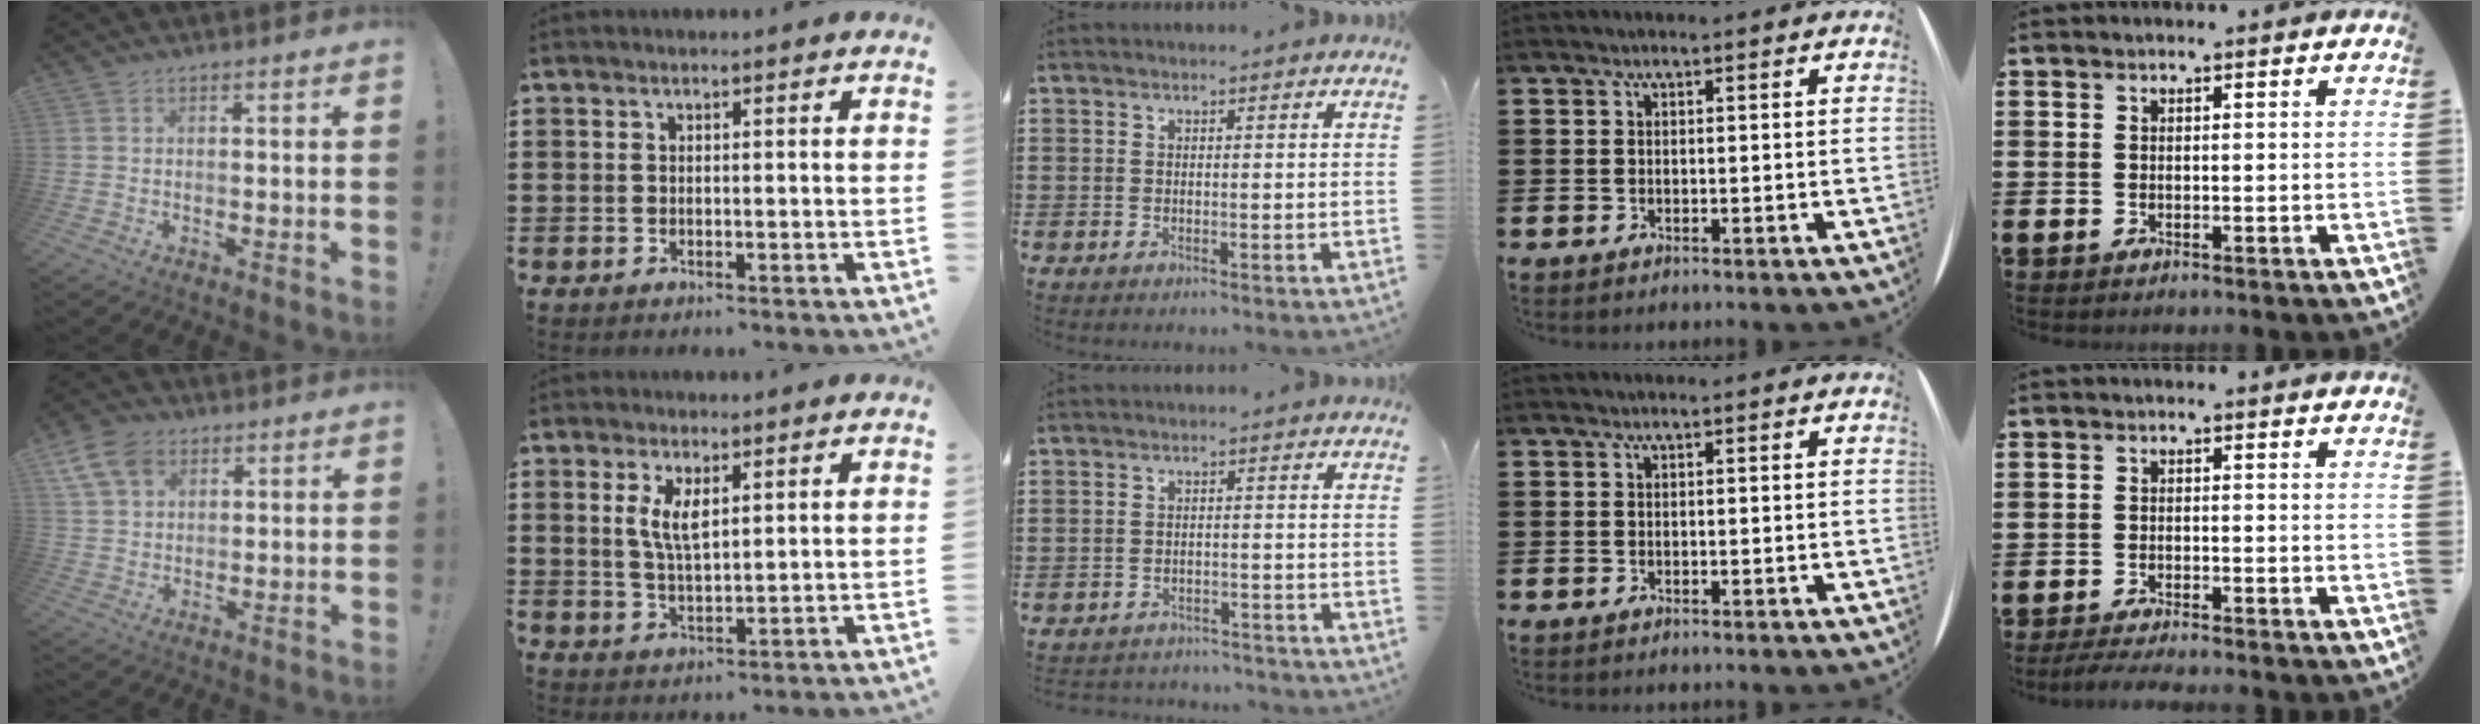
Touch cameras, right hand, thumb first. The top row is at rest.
{"thumb": {"total": 10.2, "force": [5.1, 7.0, 5.3], "torque": [-0.098, -0.013, 0.101]}, "index": {"total": 4.7, "force": [1.7, 1.6, 4.1], "torque": [-0.086, 0.003, 0.028]}, "middle": {"total": 2.3, "force": [-2.2, 0.2, -0.1], "torque": [-0.005, -0.001, -0.049]}, "little": {"total": 1.8, "force": [-1.6, 0.0, 0.7], "torque": [-0.012, 0.003, -0.031]}}